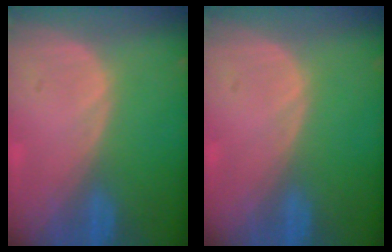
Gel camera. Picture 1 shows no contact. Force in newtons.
{"total": 0.0}